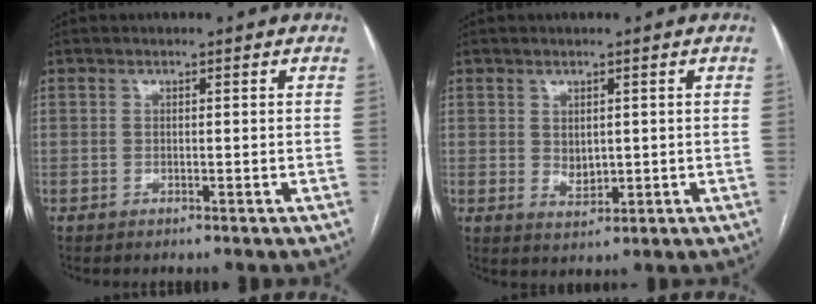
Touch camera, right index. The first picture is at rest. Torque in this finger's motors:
{"motor_torque": [-0.04, -0.07, 0.01, 0.00]}